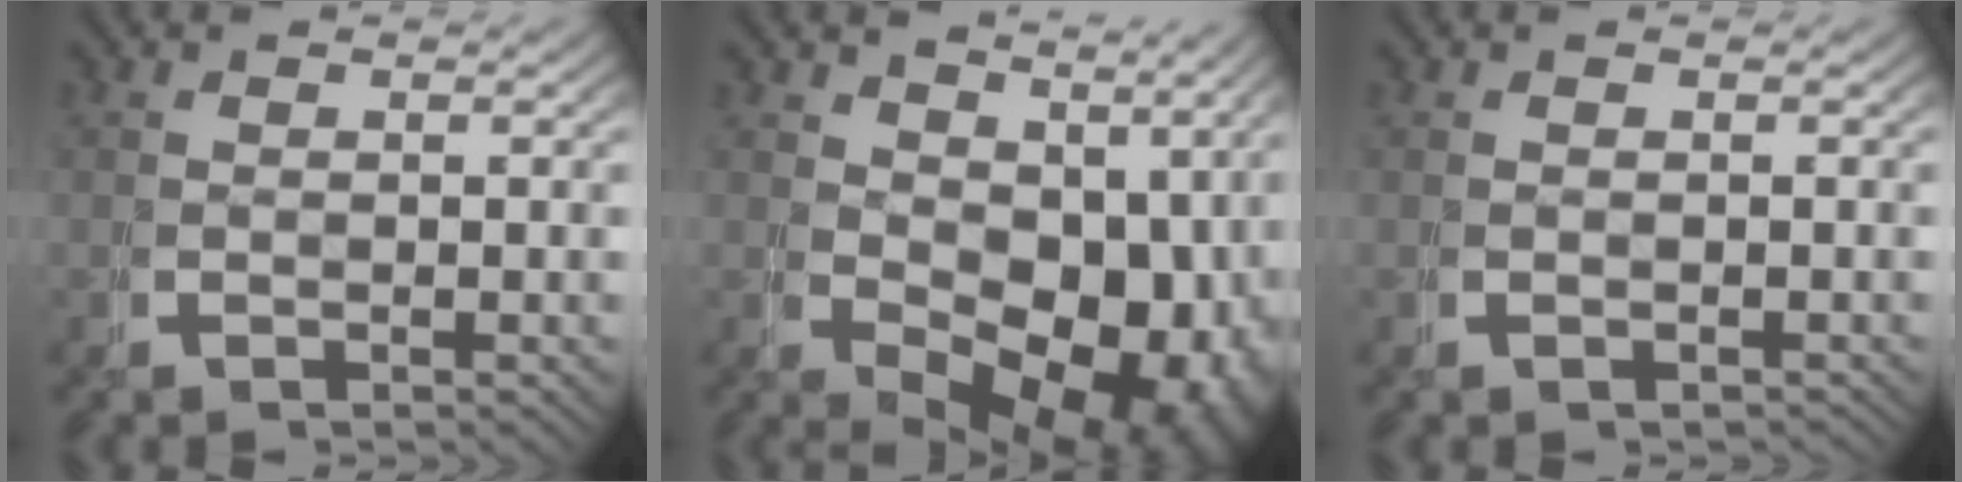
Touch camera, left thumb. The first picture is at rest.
{"total": 10.7, "force": [-0.6, 7.0, 8.1], "torque": [-0.113, -0.041, 0.015]}
{"total": 0.7, "force": [-0.7, 0.3, 0.1], "torque": [-0.005, -0.001, -0.005]}